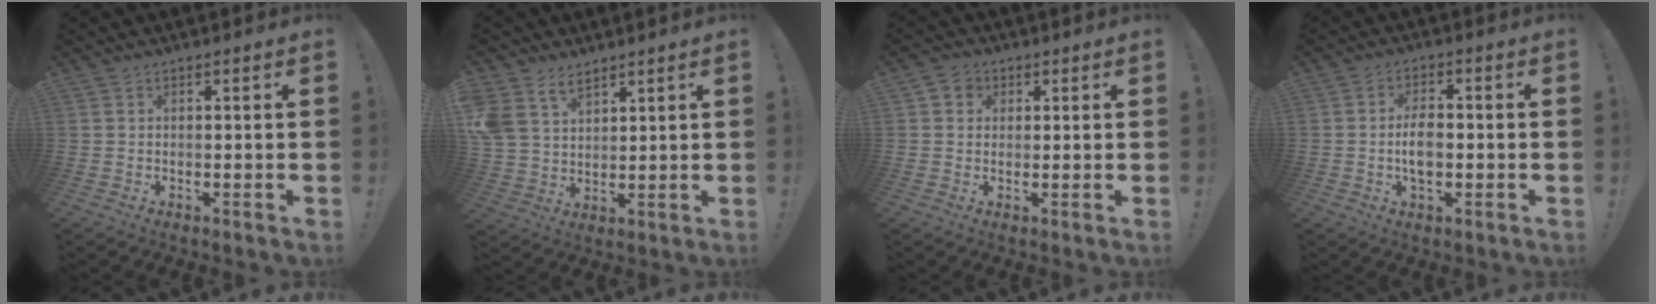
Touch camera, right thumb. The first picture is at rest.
{"total": 8.4, "force": [5.7, 5.3, 3.0], "torque": [-0.072, -0.029, 0.117]}
{"total": 3.6, "force": [1.2, 3.2, 1.1], "torque": [-0.014, 0.000, 0.021]}
{"total": 6.1, "force": [-1.1, 3.4, 5.0], "torque": [-0.096, 0.002, -0.026]}